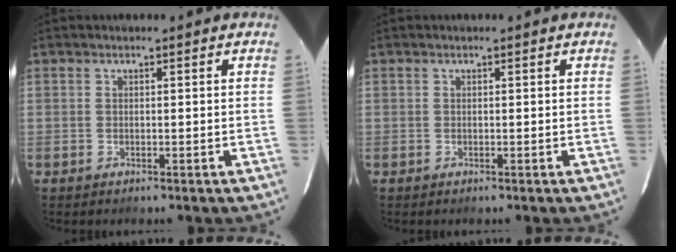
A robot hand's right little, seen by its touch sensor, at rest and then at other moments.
{"total": 0.0}